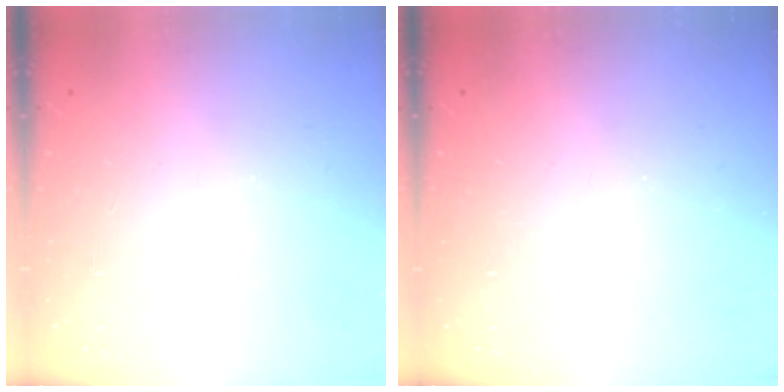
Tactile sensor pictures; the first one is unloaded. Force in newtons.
{"total": 0.0}